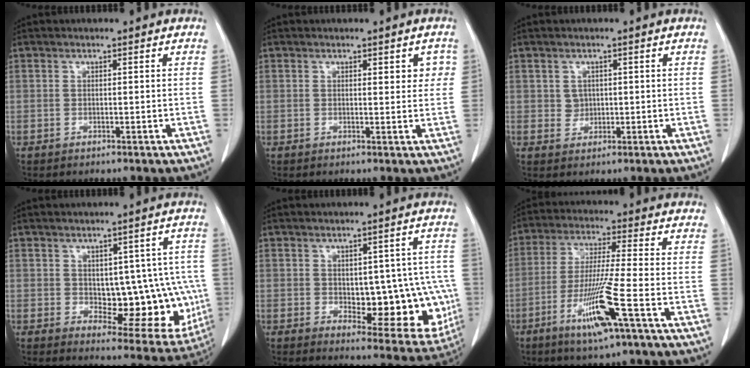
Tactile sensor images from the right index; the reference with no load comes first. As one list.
[{"total": 2.8, "force": [1.0, 1.2, 2.3], "torque": [-0.021, 0.002, 0.011]}, {"total": 1.9, "force": [0.4, 1.7, 0.6], "torque": [-0.008, -0.001, 0.009]}, {"total": 13.1, "force": [-0.5, 6.7, 11.2], "torque": [-0.122, 0.012, 0.016]}, {"total": 13.5, "force": [-1.4, 6.6, 11.7], "torque": [-0.133, 0.009, 0.005]}, {"total": 11.1, "force": [-4.9, -0.7, 10.0], "torque": [-0.196, -0.022, -0.094]}]